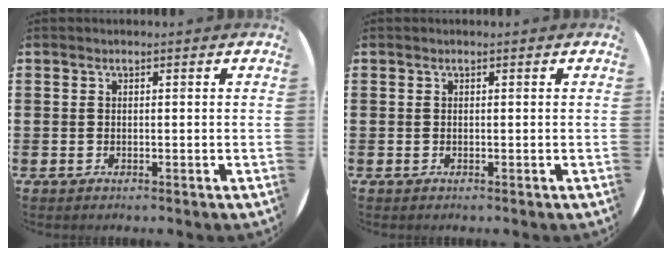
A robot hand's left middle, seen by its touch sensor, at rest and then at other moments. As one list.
[{"total": 0.0}]